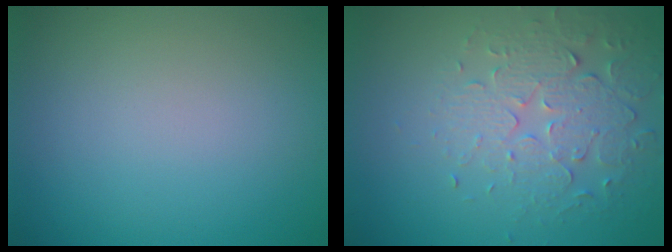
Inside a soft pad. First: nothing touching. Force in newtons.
{"total": 4.1, "press": 3.5, "slide": 2.2}